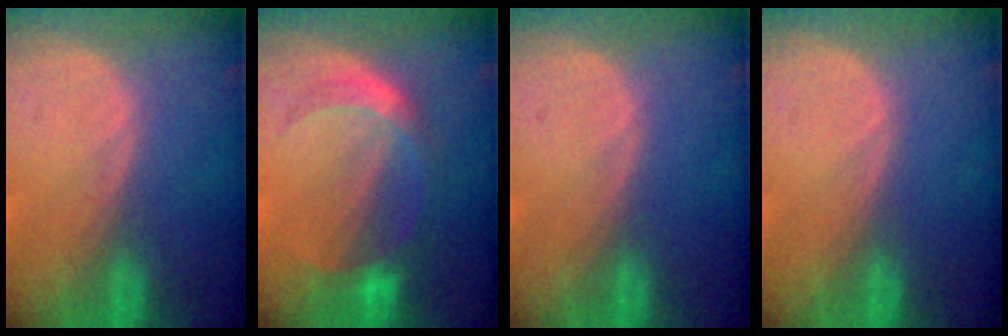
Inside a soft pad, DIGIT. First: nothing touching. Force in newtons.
{"total": 5.7, "press": 5.4, "slide": 1.9}
{"total": 0.0}
{"total": 0.0}